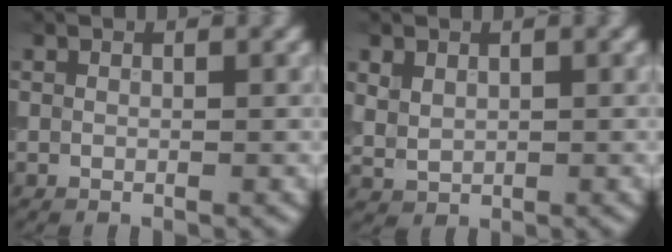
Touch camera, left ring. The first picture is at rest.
{"total": 1.7, "force": [0.8, 1.2, 0.9], "torque": [-0.023, -0.003, 0.019]}